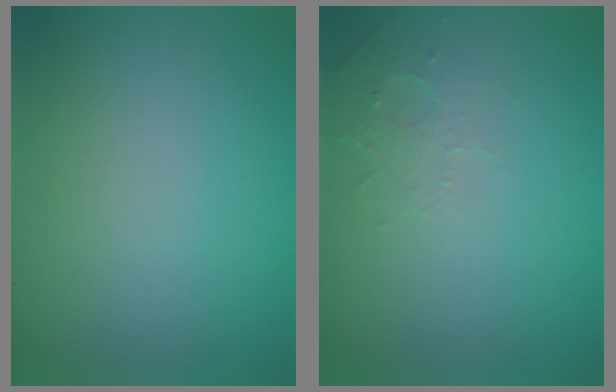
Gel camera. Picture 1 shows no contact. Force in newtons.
{"total": 1.6, "press": 1.5, "slide": 0.4}